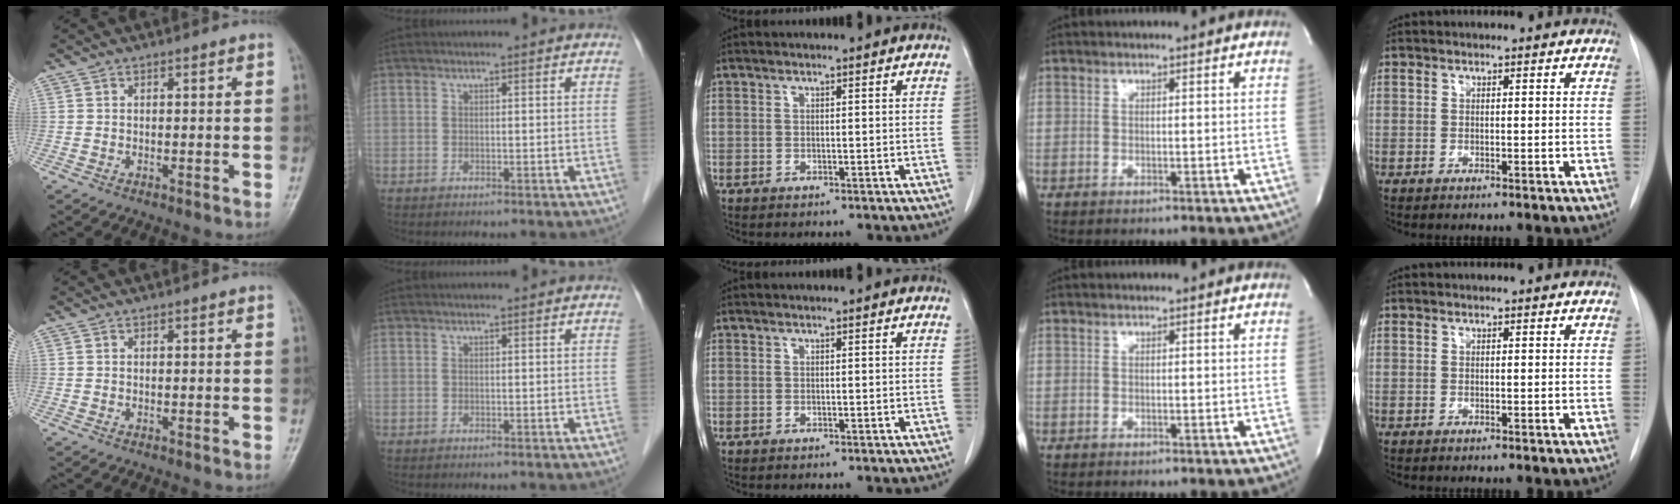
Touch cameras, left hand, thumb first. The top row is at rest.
{}